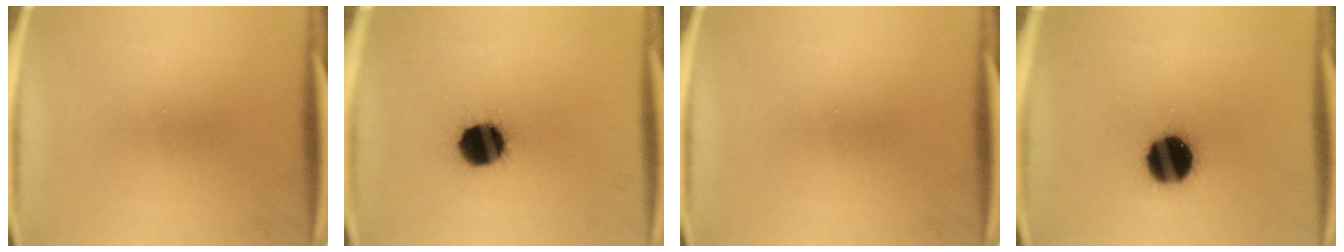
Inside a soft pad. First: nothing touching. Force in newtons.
{"total": 13.4}
{"total": 0.0}
{"total": 15.3}